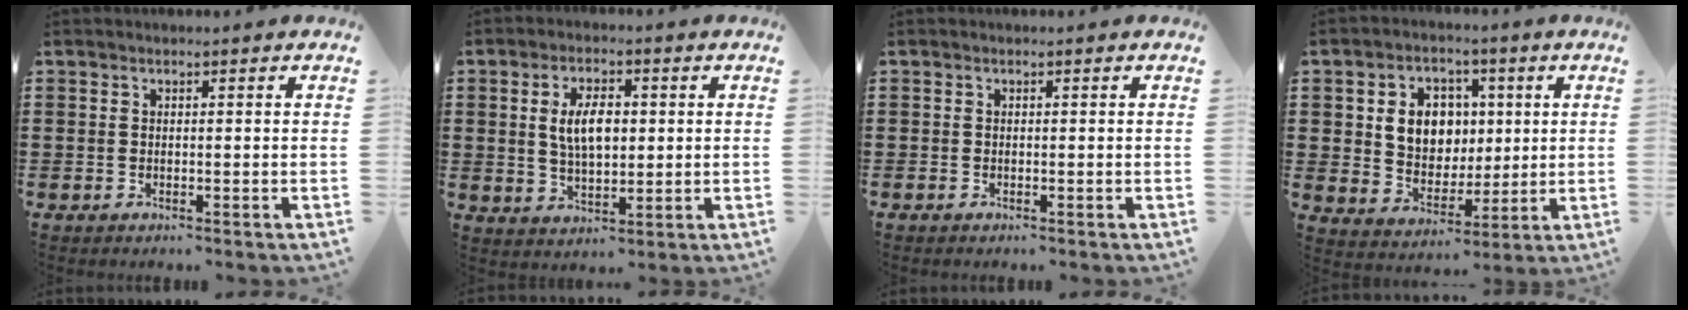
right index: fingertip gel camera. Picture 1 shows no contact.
{"total": 6.3, "force": [0.8, 3.1, 5.4], "torque": [-0.102, 0.002, 0.006]}
{"total": 0.0}
{"total": 7.9, "force": [1.6, 6.6, 3.9], "torque": [-0.089, 0.017, 0.027]}